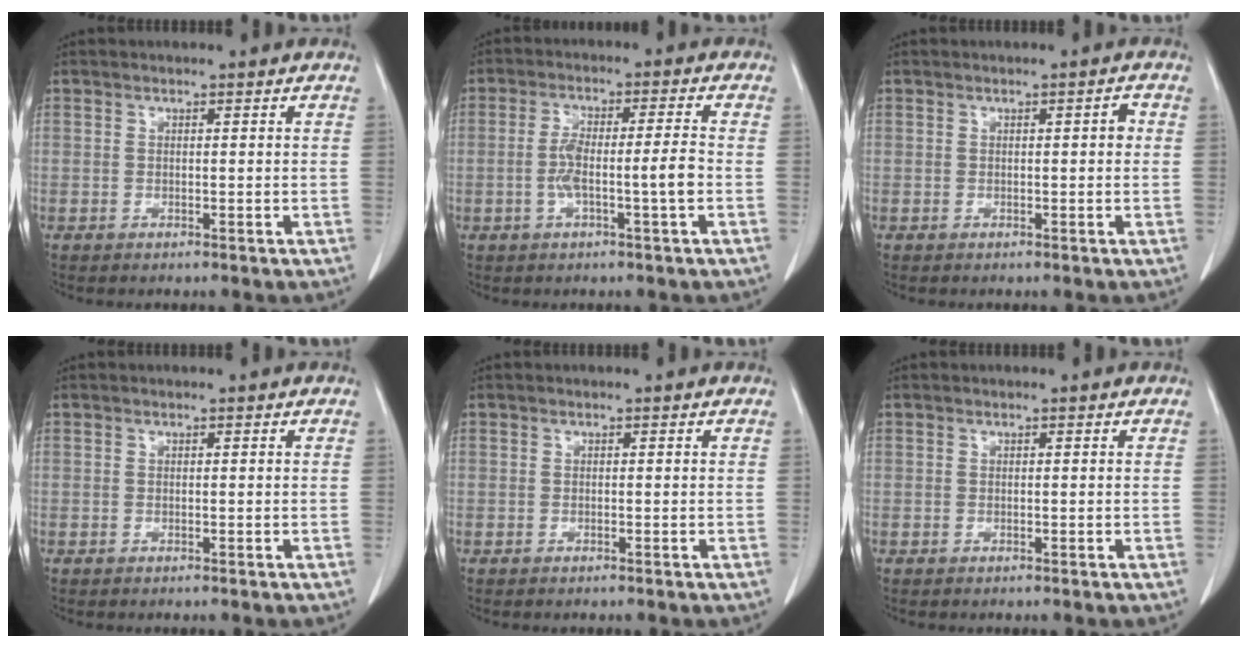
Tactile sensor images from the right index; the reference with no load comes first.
{"total": 6.3, "force": [-1.6, 0.1, 6.1], "torque": [-0.123, 0.012, -0.026]}
{"total": 1.2, "force": [0.1, 0.4, 1.2], "torque": [-0.014, 0.003, 0.002]}
{"total": 0.0}
{"total": 0.0}
{"total": 0.0}